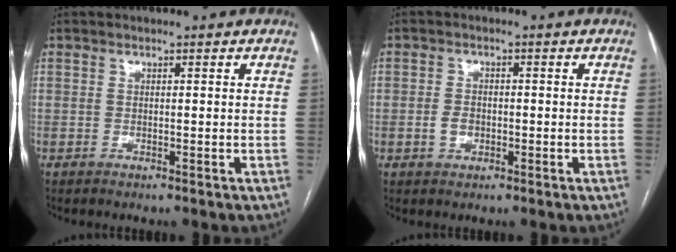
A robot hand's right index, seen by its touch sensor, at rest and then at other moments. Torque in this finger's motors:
{"motor_torque": [0.30, -0.03, 0.04, 0.01]}